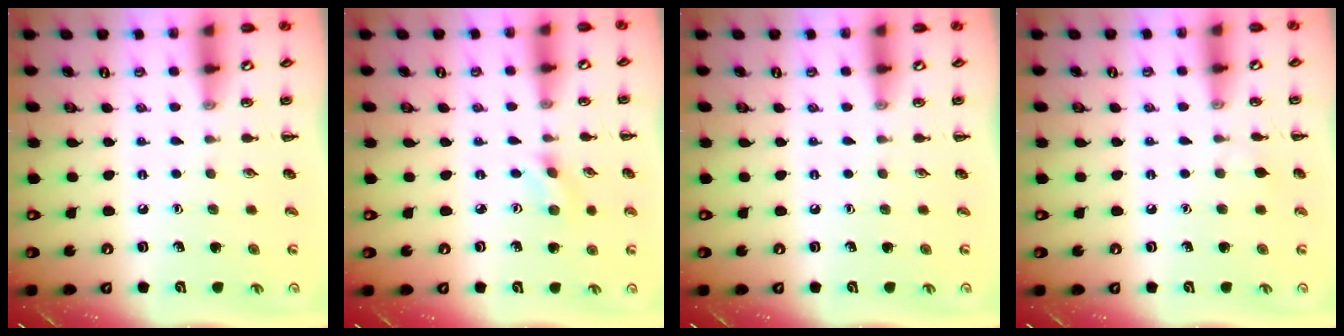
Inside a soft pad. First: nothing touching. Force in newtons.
{"total": 1.4, "press": 1.3, "slide": 0.5}
{"total": 0.0}
{"total": 3.4, "press": 3.1, "slide": 1.3}